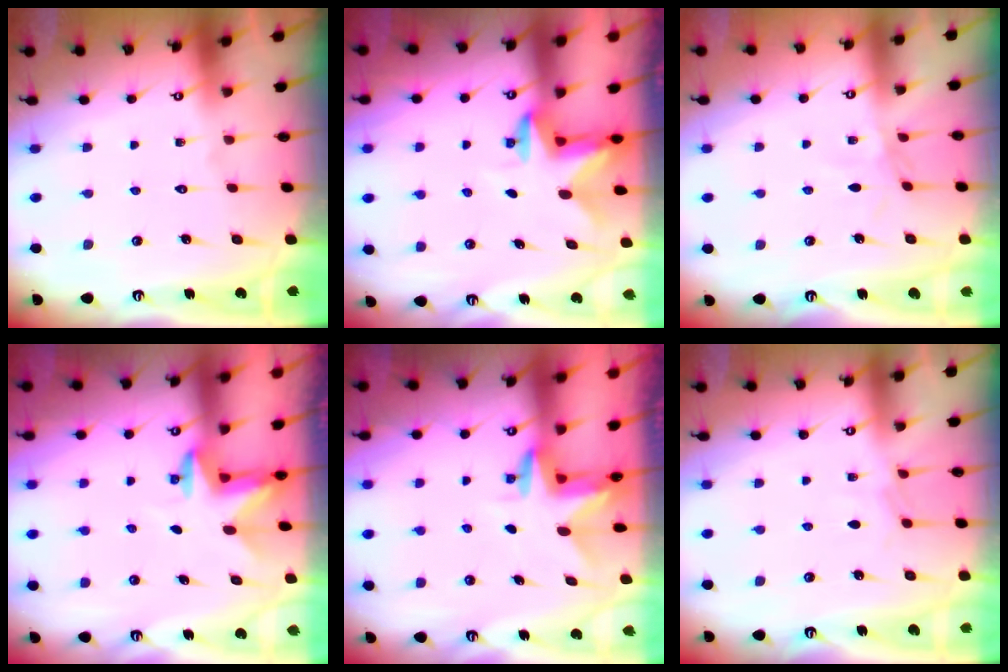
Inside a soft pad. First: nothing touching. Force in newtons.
{"total": 2.8, "press": 2.8, "slide": 0.5}
{"total": 1.9, "press": 1.9, "slide": 0.5}
{"total": 2.9, "press": 2.8, "slide": 0.7}
{"total": 2.8, "press": 2.8, "slide": 0.1}
{"total": 3.7, "press": 3.6, "slide": 0.6}